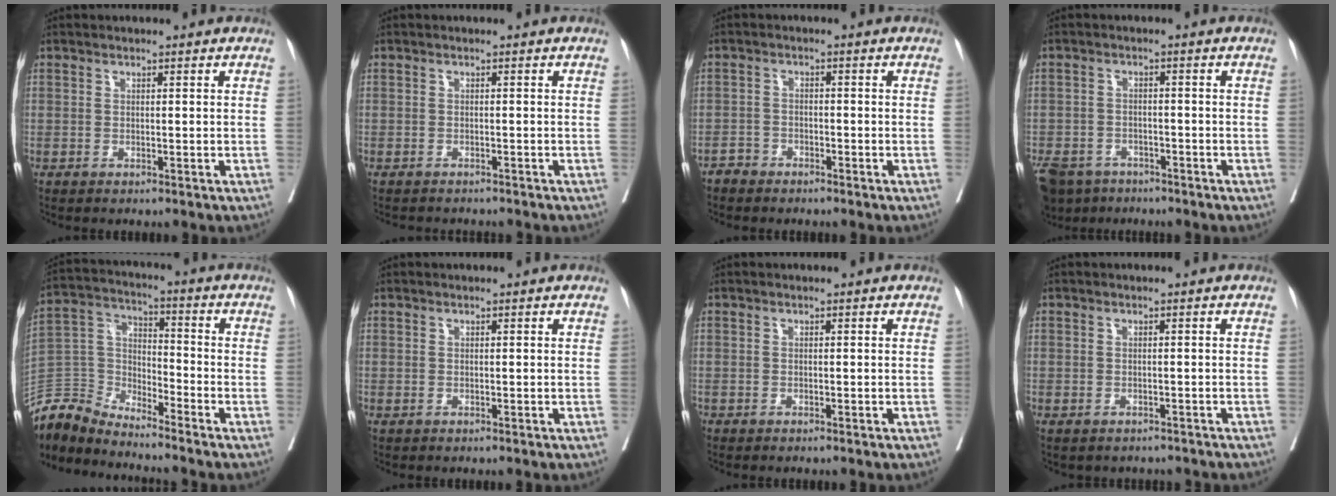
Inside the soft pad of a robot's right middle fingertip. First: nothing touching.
{"total": 4.6, "force": [-4.2, 0.9, 1.4], "torque": [-0.013, -0.002, -0.053]}
{"total": 2.1, "force": [-1.8, 1.0, -0.1], "torque": [0.001, 0.005, -0.036]}
{"total": 9.3, "force": [-7.1, 5.1, 3.0], "torque": [-0.066, -0.011, -0.111]}
{"total": 8.8, "force": [-8.8, 0.5, -0.2], "torque": [0.000, 0.024, -0.182]}
{"total": 0.0}
{"total": 0.0}
{"total": 3.6, "force": [-3.1, 1.6, 0.8], "torque": [-0.006, 0.005, -0.034]}